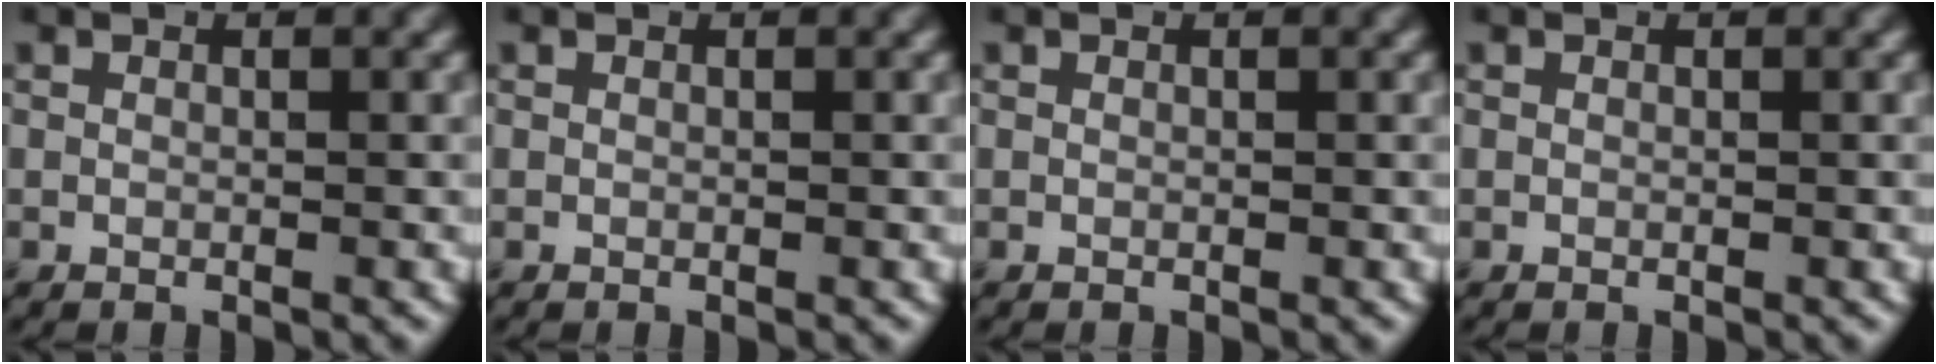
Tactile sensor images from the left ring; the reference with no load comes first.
{"total": 0.0}
{"total": 0.0}
{"total": 0.0}